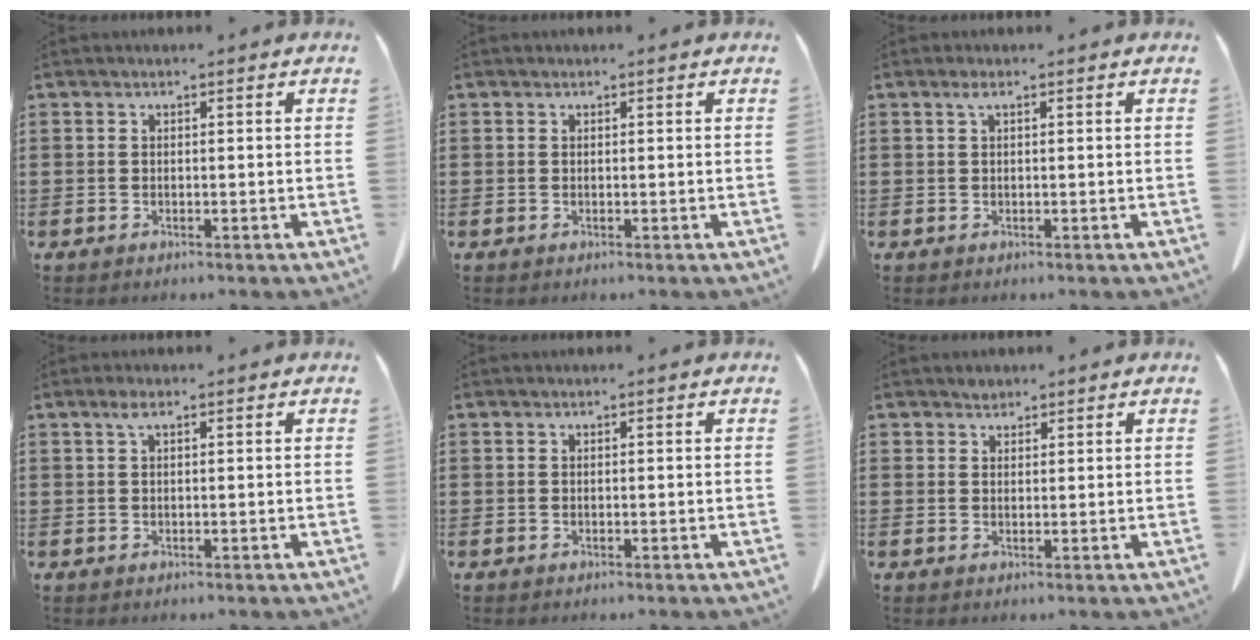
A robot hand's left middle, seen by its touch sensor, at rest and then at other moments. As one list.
[{"total": 0.0}, {"total": 1.1, "force": [0.4, 0.2, 1.0], "torque": [-0.023, 0.004, 0.007]}, {"total": 1.5, "force": [0.6, 0.5, 1.3], "torque": [-0.029, 0.006, 0.009]}, {"total": 0.0}, {"total": 1.3, "force": [1.1, 0.6, 0.0], "torque": [-0.004, 0.002, 0.023]}]